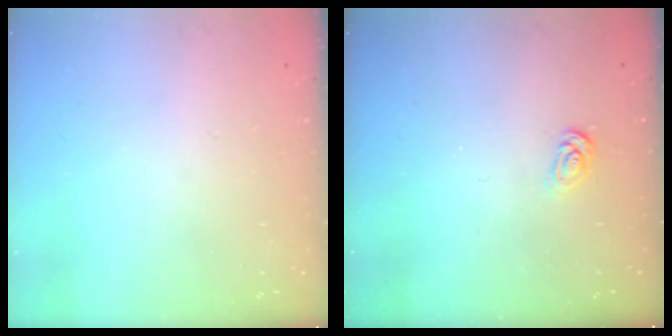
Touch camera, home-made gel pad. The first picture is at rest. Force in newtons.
{"total": 2.7, "press": 2.7, "slide": 0.3}